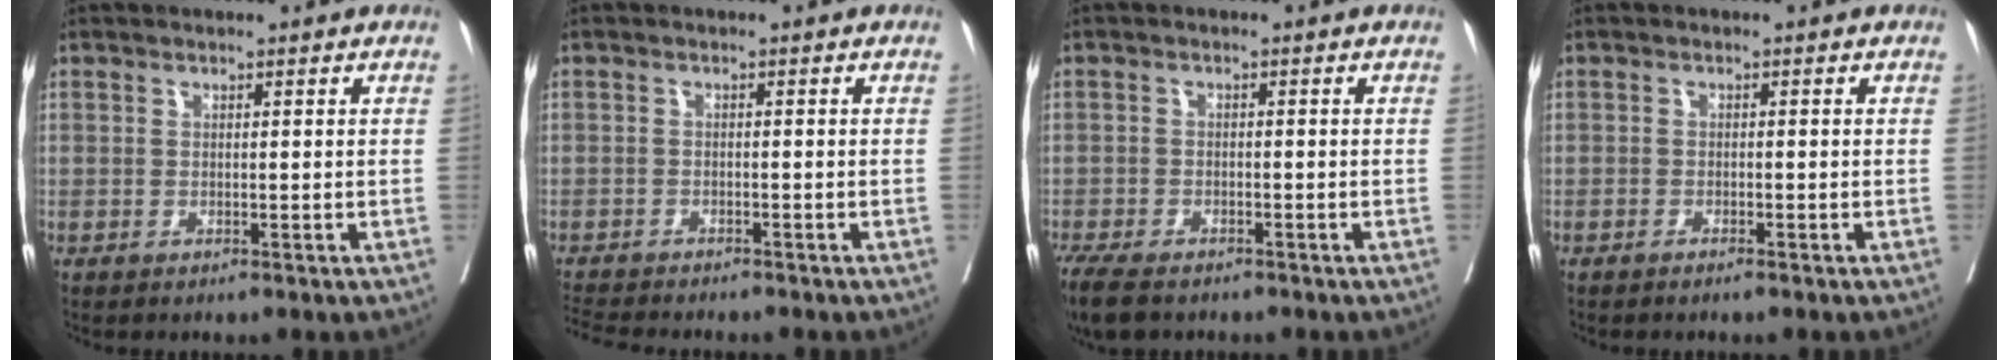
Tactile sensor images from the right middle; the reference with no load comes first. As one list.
[{"total": 6.6, "force": [-6.1, 0.5, 2.4], "torque": [-0.034, -0.011, -0.098]}, {"total": 7.0, "force": [-5.4, 2.6, 3.6], "torque": [-0.070, -0.016, -0.089]}, {"total": 1.0, "force": [-0.8, 0.0, 0.6], "torque": [-0.013, -0.001, -0.013]}]